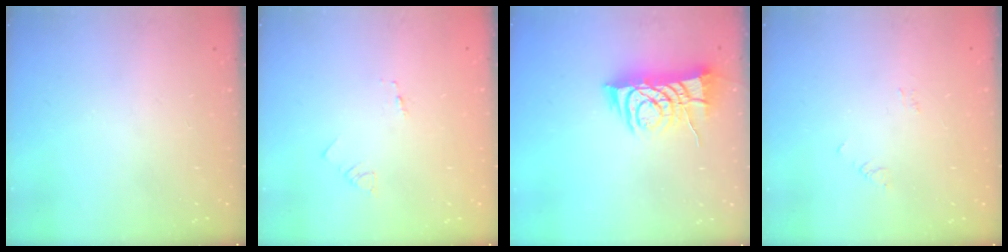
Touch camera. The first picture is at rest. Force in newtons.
{"total": 1.4, "press": 1.3, "slide": 0.1}
{"total": 9.0, "press": 8.9, "slide": 1.0}
{"total": 3.1, "press": 3.1, "slide": 0.5}